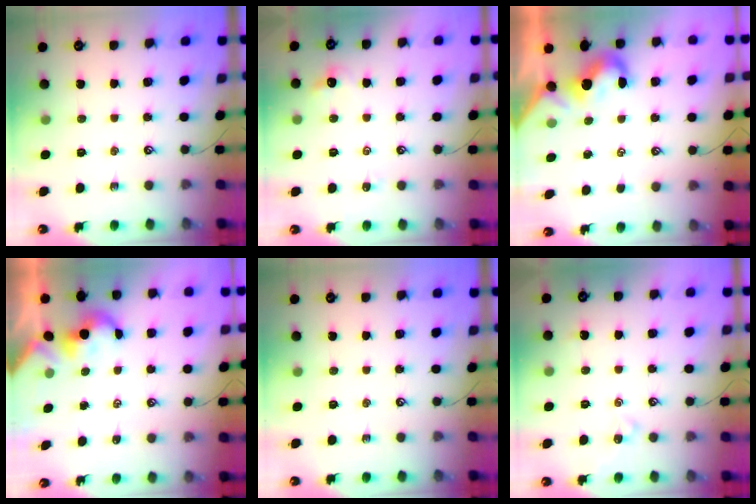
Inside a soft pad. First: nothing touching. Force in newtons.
{"total": 1.3, "press": 1.2, "slide": 0.5}
{"total": 1.5, "press": 1.3, "slide": 0.8}
{"total": 1.7, "press": 1.6, "slide": 0.2}
{"total": 0.0}
{"total": 1.8, "press": 1.7, "slide": 0.6}